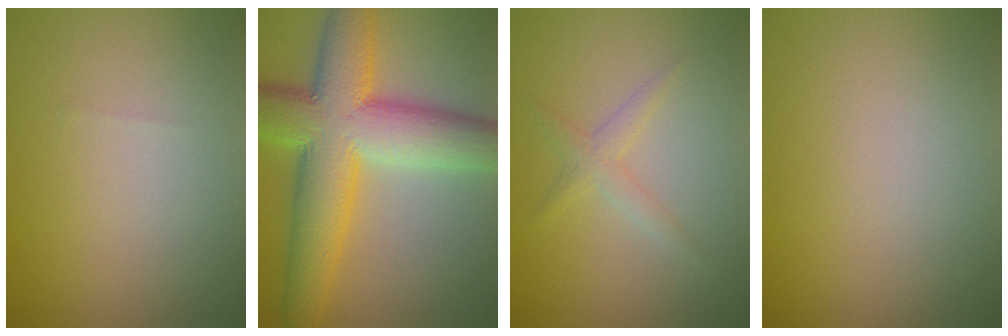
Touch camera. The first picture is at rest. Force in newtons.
{"total": 11.8, "press": 11.8, "slide": 0.1}
{"total": 1.6, "press": 1.6, "slide": 0.1}
{"total": 0.0}